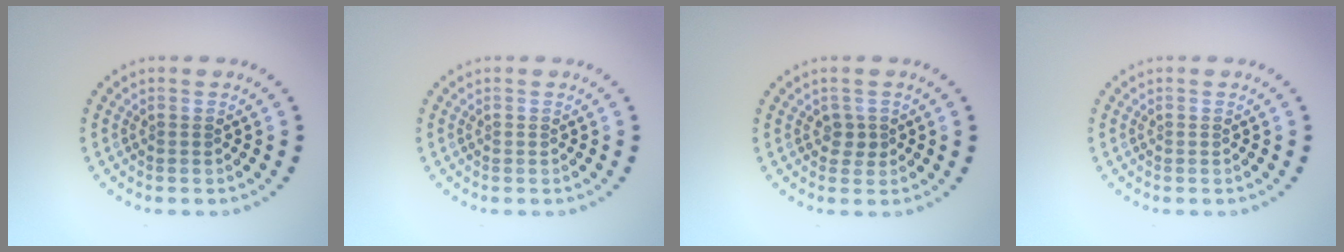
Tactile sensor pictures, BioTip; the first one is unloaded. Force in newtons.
{"total": 0.0}
{"total": 1.2, "press": 1.1, "slide": 0.5}
{"total": 0.0}